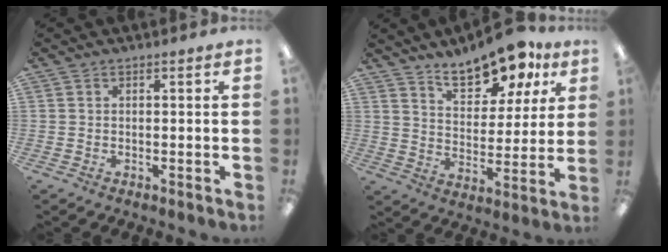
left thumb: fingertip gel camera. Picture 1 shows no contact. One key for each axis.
{"total": 13.8, "fx": 11.3, "fy": 5.3, "fz": 6.0, "tx": -0.093, "ty": -0.074, "tz": 0.201}